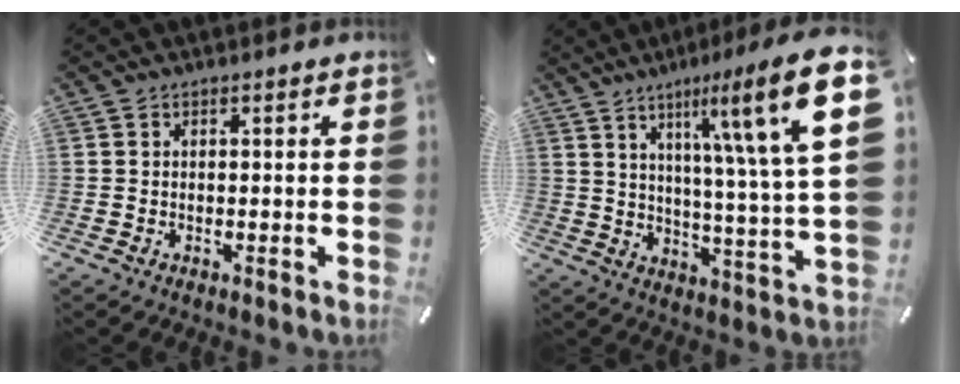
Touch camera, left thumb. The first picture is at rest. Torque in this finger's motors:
{"motor_torque": [2.47, 2.54, 1.41, -1.36, 0.20]}